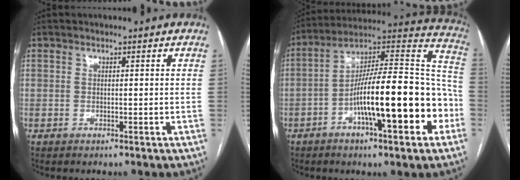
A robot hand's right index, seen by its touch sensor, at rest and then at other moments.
{"total": 22.3, "force": [-6.6, 4.1, 20.9], "torque": [-0.284, 0.030, -0.099]}